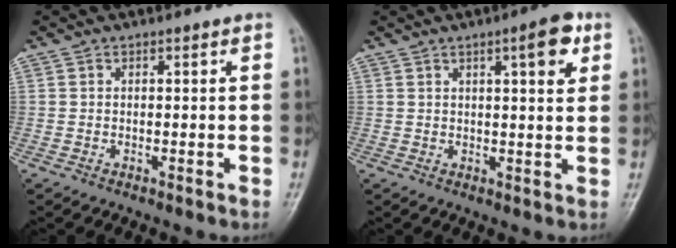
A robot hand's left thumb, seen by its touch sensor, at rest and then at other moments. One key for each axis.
{"total": 6.2, "fx": 2.9, "fy": 1.7, "fz": 5.2, "tx": -0.061, "ty": -0.010, "tz": 0.036}